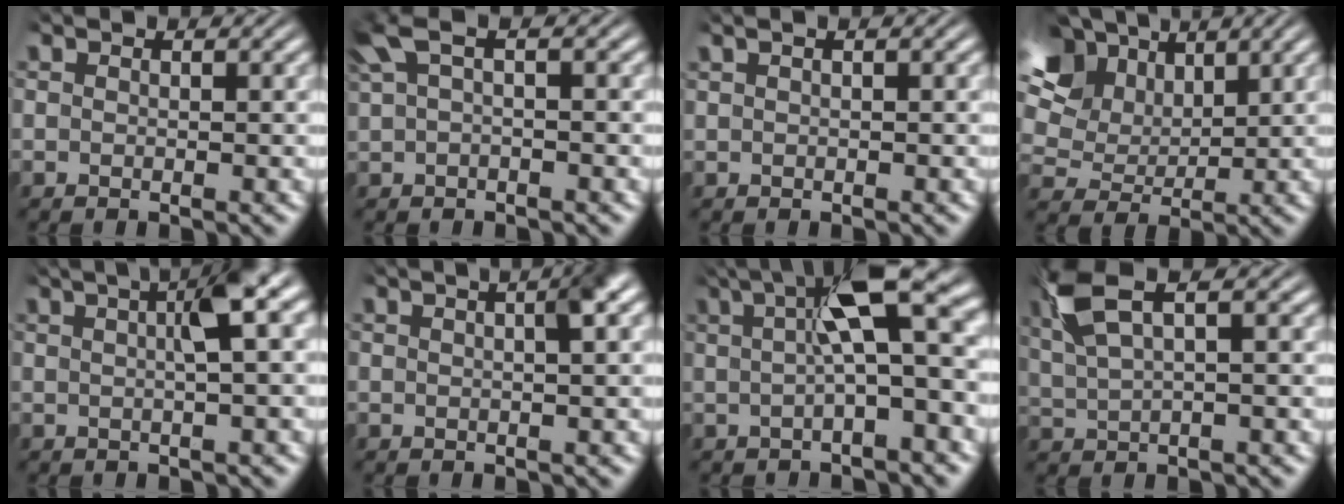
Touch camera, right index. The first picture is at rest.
{"total": 3.7, "force": [1.7, 1.5, 2.9], "torque": [-0.064, 0.015, 0.031]}
{"total": 0.9, "force": [0.6, 0.1, 0.7], "torque": [-0.006, 0.012, 0.006]}
{"total": 10.4, "force": [4.2, 7.4, 5.9], "torque": [-0.112, 0.001, 0.068]}
{"total": 6.1, "force": [2.4, 1.3, 5.4], "torque": [-0.068, 0.029, 0.025]}
{"total": 4.2, "force": [1.5, 1.0, 3.8], "torque": [-0.039, 0.019, 0.015]}
{"total": 8.7, "force": [2.5, 1.8, 8.1], "torque": [-0.094, 0.032, 0.029]}
{"total": 5.9, "force": [2.5, 2.7, 4.6], "torque": [-0.098, 0.010, 0.048]}